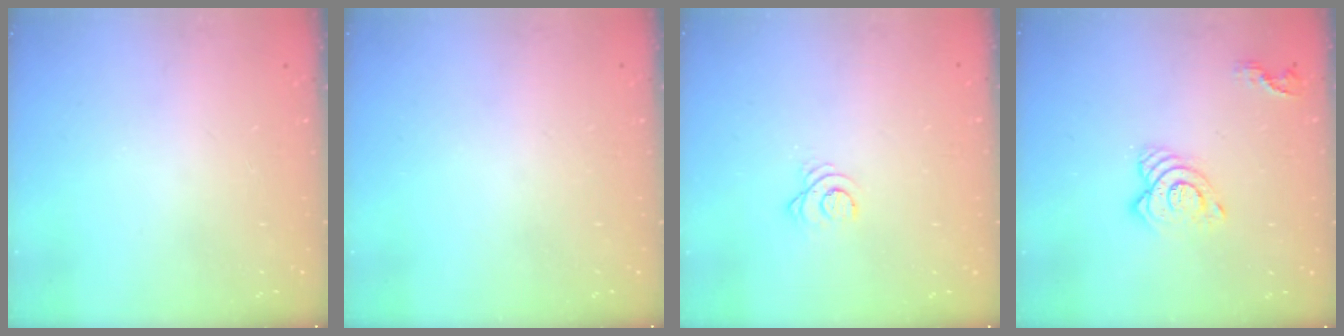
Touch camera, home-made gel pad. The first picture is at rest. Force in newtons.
{"total": 0.0}
{"total": 2.9, "press": 2.9, "slide": 0.3}
{"total": 10.2, "press": 10.2, "slide": 0.9}